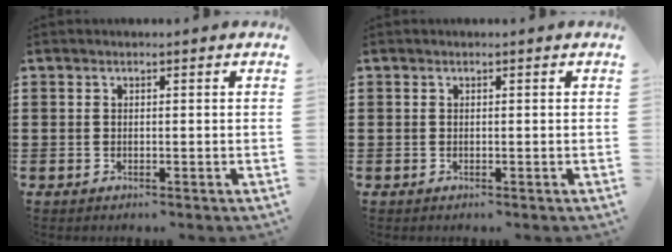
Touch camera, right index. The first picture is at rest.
{"total": 0.0}